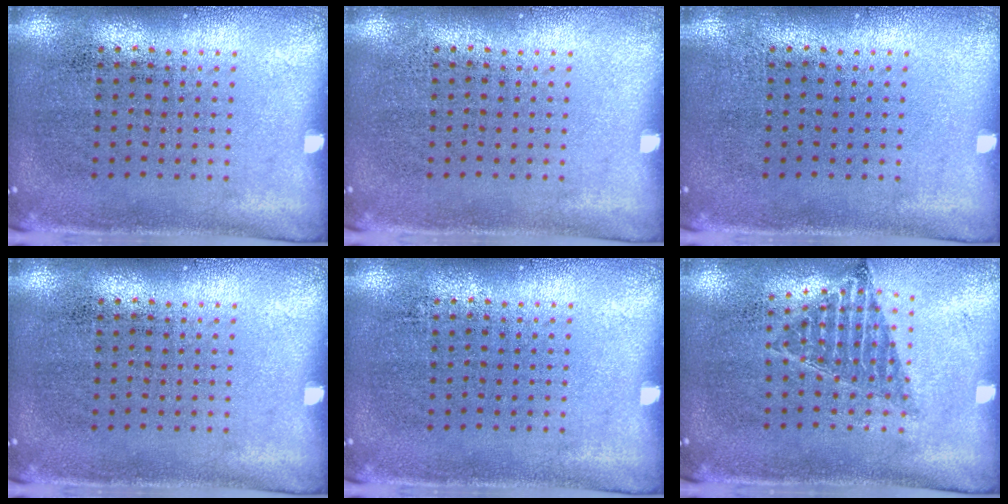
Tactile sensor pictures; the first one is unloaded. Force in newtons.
{"total": 0.0}
{"total": 0.0}
{"total": 0.0}
{"total": 0.0}
{"total": 0.9, "press": 0.9, "slide": 0.0}